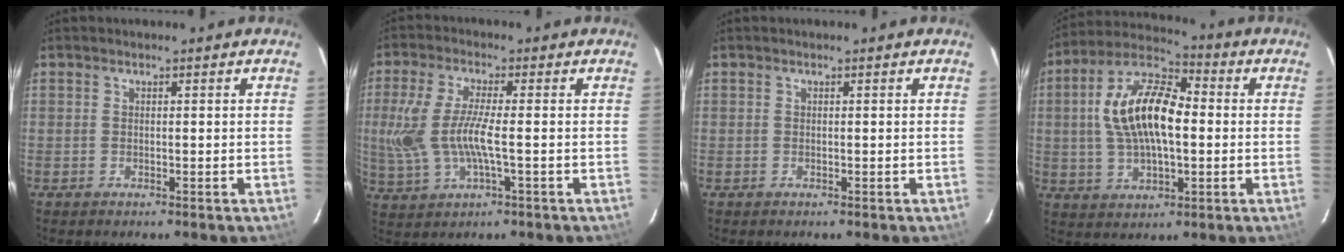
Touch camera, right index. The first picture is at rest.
{"total": 10.1, "force": [-0.9, 2.8, 9.6], "torque": [-0.211, -0.004, -0.010]}
{"total": 0.0}
{"total": 15.5, "force": [0.8, 7.3, 13.6], "torque": [-0.266, 0.020, 0.008]}